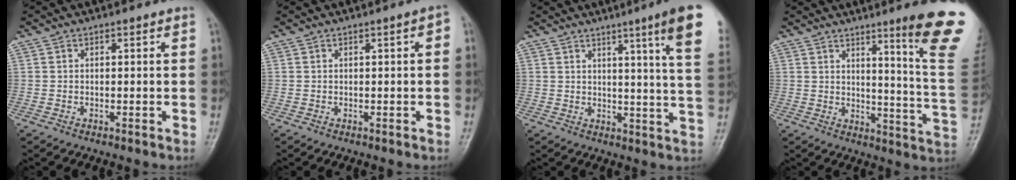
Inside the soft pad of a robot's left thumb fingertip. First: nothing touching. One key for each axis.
{"total": 1.6, "fx": 0.1, "fy": 0.5, "fz": 1.5, "tx": -0.018, "ty": 0.006, "tz": 0.000}
{"total": 13.3, "fx": 7.1, "fy": -0.3, "fz": 11.3, "tx": -0.145, "ty": -0.036, "tz": 0.078}
{"total": 17.0, "fx": 9.7, "fy": 0.4, "fz": 14.0, "tx": -0.154, "ty": -0.070, "tz": 0.121}